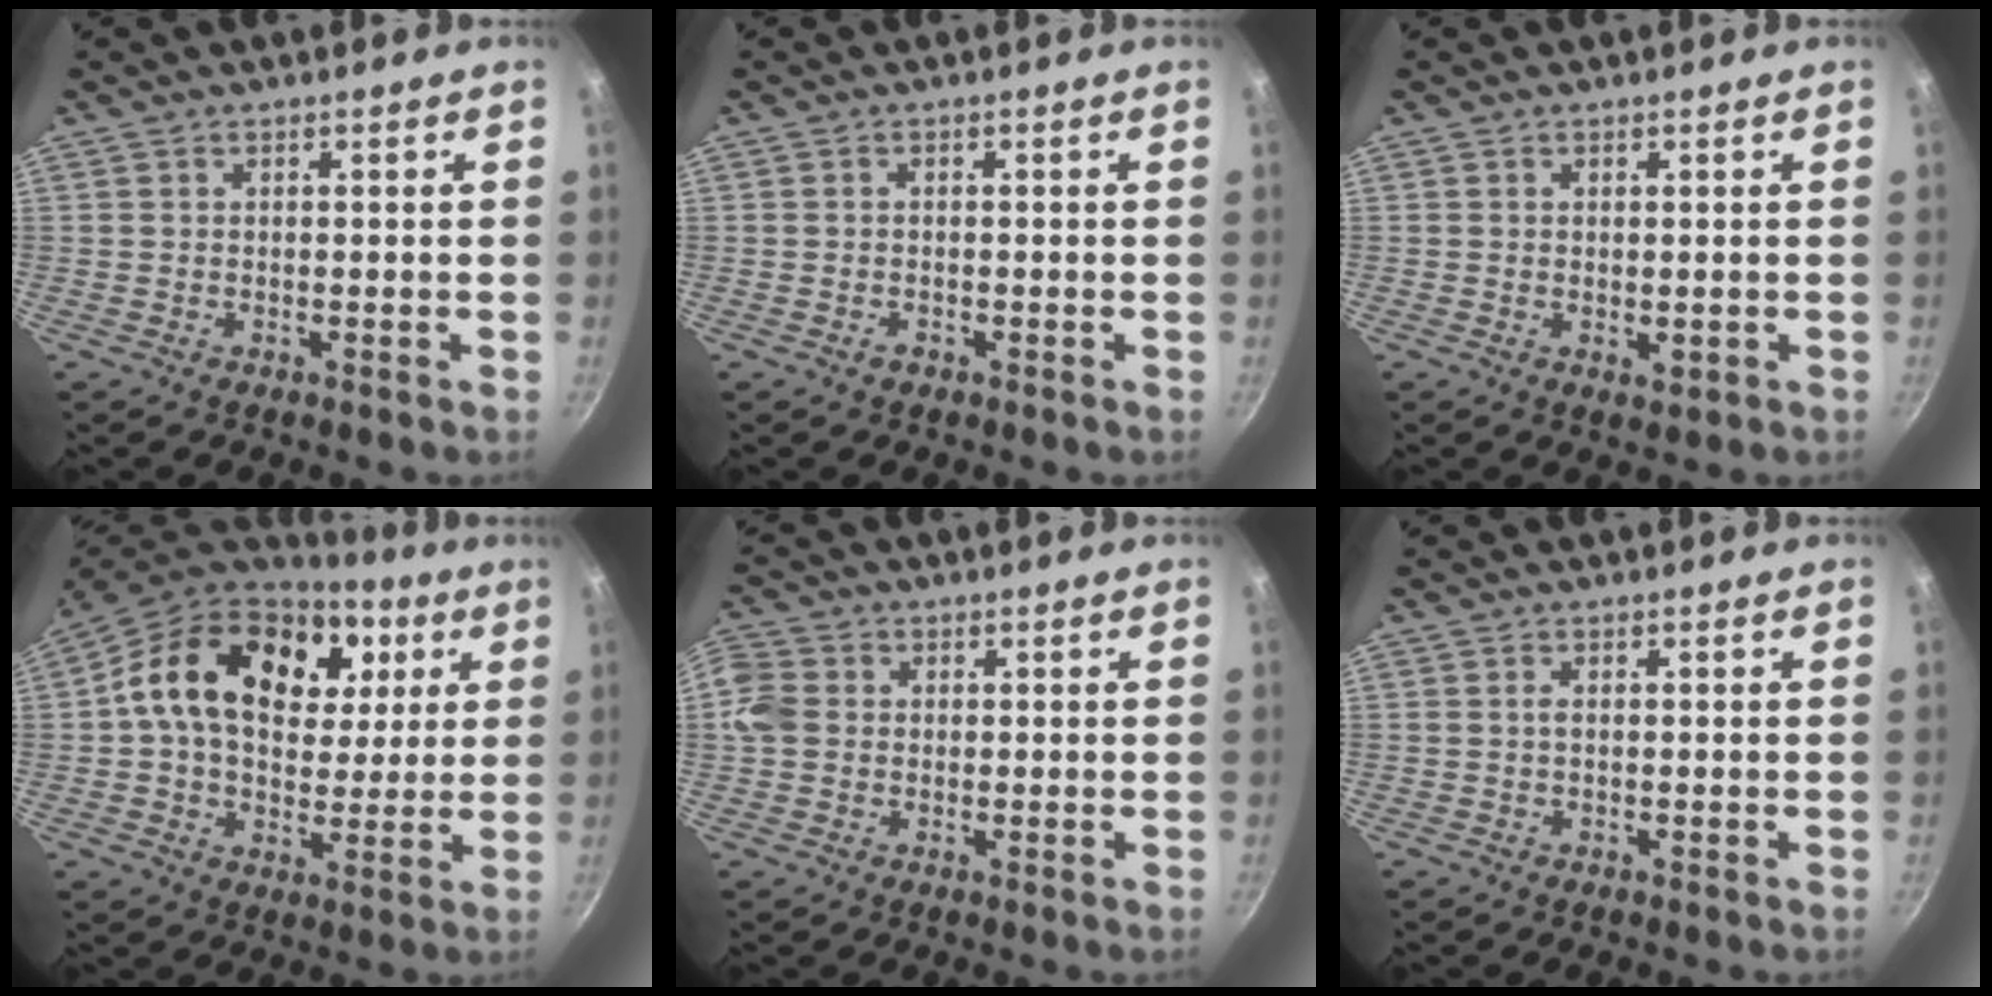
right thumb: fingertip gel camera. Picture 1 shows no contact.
{"total": 1.1, "force": [-0.6, 0.7, 0.5], "torque": [-0.009, 0.004, -0.012]}
{"total": 1.4, "force": [0.1, 0.8, 1.1], "torque": [-0.016, -0.004, 0.002]}
{"total": 22.8, "force": [7.0, 15.6, 15.0], "torque": [-0.233, 0.000, 0.107]}
{"total": 6.0, "force": [0.2, 5.2, 3.1], "torque": [-0.056, 0.007, -0.012]}
{"total": 0.5, "force": [0.0, 0.2, 0.5], "torque": [-0.011, 0.002, -0.001]}